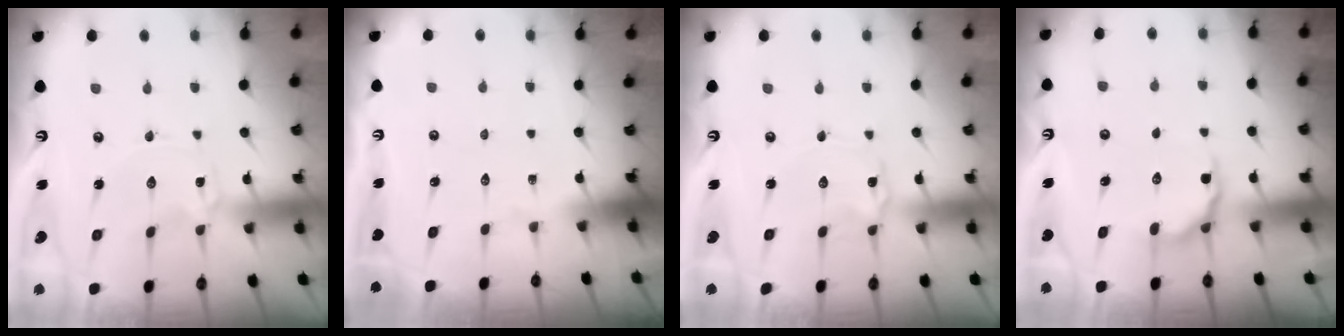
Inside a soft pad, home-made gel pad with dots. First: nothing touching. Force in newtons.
{"total": 0.0}
{"total": 1.0, "press": 1.0, "slide": 0.1}
{"total": 5.4, "press": 5.0, "slide": 2.2}